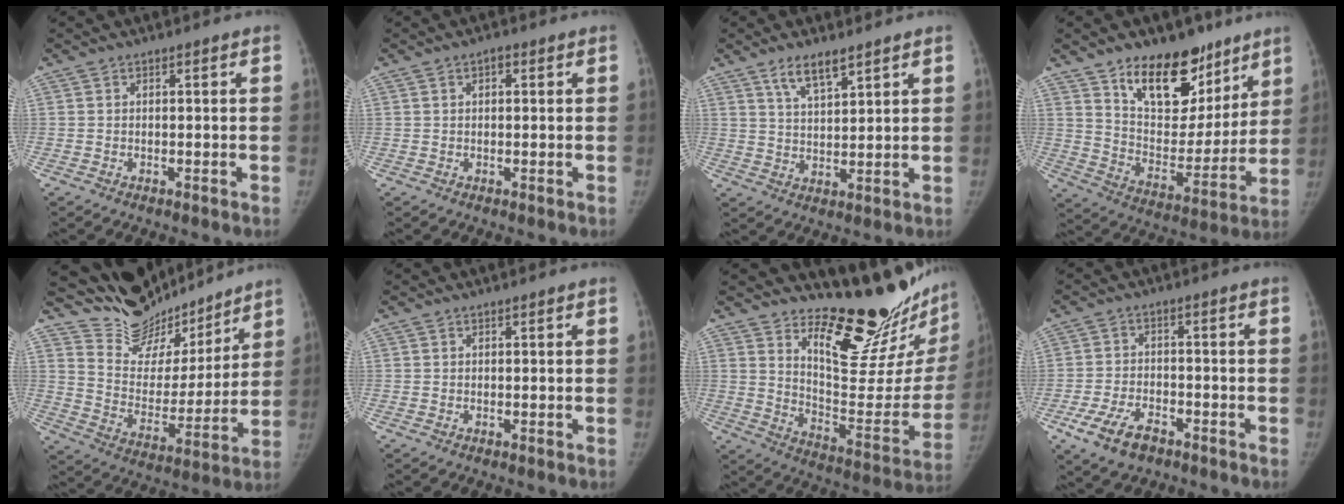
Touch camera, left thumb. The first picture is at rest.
{"total": 1.5, "force": [0.6, 0.8, 1.1], "torque": [-0.017, 0.004, 0.009]}
{"total": 6.3, "force": [4.4, 1.9, 4.0], "torque": [-0.064, -0.027, 0.084]}
{"total": 19.7, "force": [12.7, 10.9, 10.4], "torque": [-0.097, -0.079, 0.210]}
{"total": 17.7, "force": [16.2, 6.1, 3.4], "torque": [-0.011, -0.114, 0.270]}
{"total": 0.0}
{"total": 22.4, "force": [18.5, 5.6, 11.2], "torque": [-0.113, -0.184, 0.266]}
{"total": 7.8, "force": [-4.4, 4.4, 4.7], "torque": [-0.092, 0.014, -0.076]}